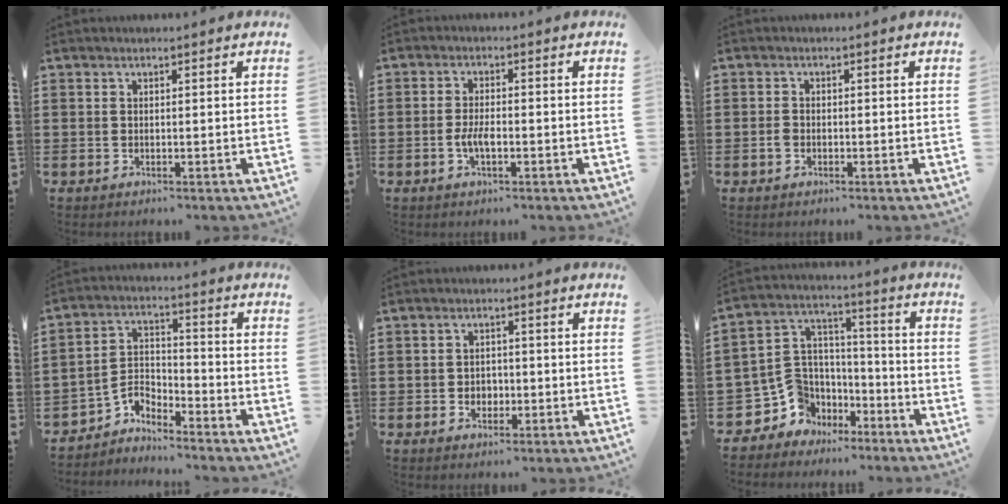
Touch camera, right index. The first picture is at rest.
{"total": 2.8, "force": [-1.0, 1.0, 2.4], "torque": [-0.059, -0.004, -0.023]}
{"total": 1.1, "force": [-0.5, 0.6, 0.8], "torque": [-0.025, -0.005, -0.011]}
{"total": 3.9, "force": [-3.5, 1.6, 0.7], "torque": [-0.032, -0.003, -0.077]}
{"total": 2.2, "force": [-0.8, 1.8, 1.0], "torque": [-0.023, 0.005, -0.018]}
{"total": 8.0, "force": [-3.4, 7.1, 1.2], "torque": [-0.080, -0.006, -0.064]}